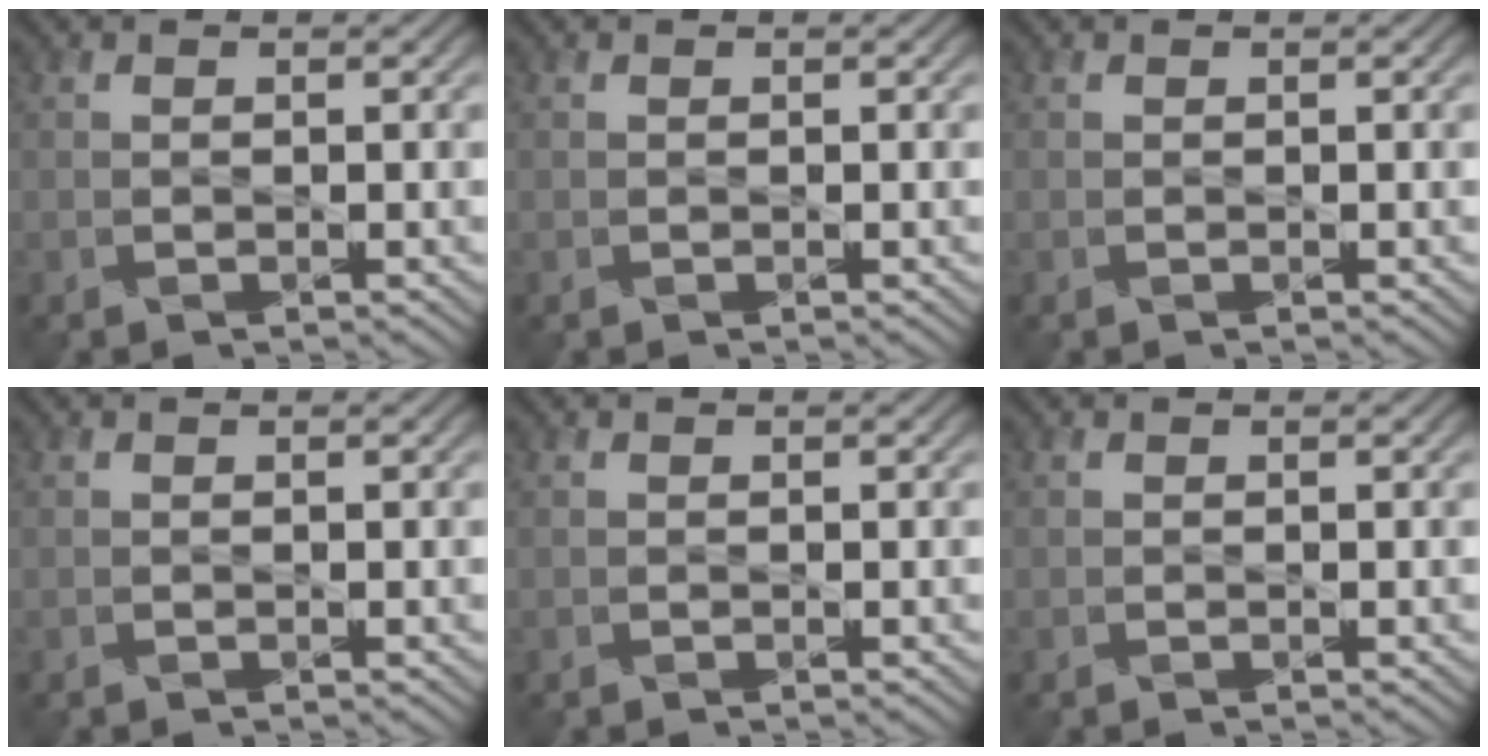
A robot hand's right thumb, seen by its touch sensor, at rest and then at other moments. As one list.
[{"total": 0.0}, {"total": 0.0}, {"total": 0.0}, {"total": 0.0}, {"total": 0.0}]